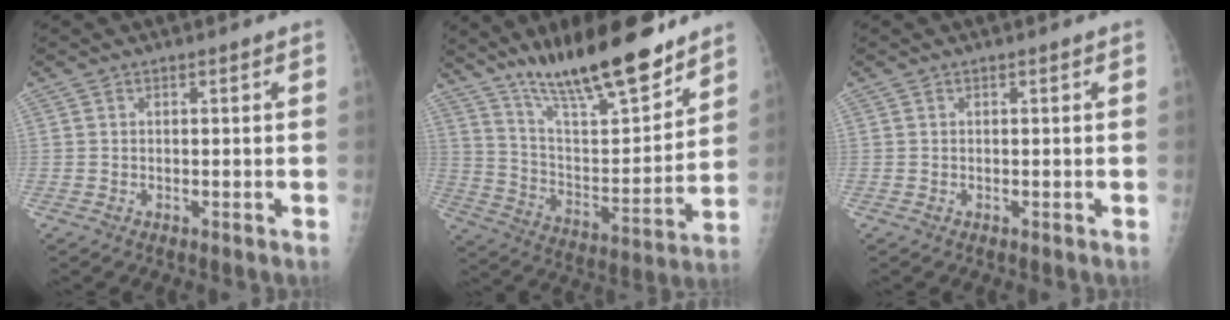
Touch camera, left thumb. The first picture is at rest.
{"total": 22.4, "force": [16.9, 5.1, 13.7], "torque": [-0.198, -0.087, 0.290]}
{"total": 0.0}